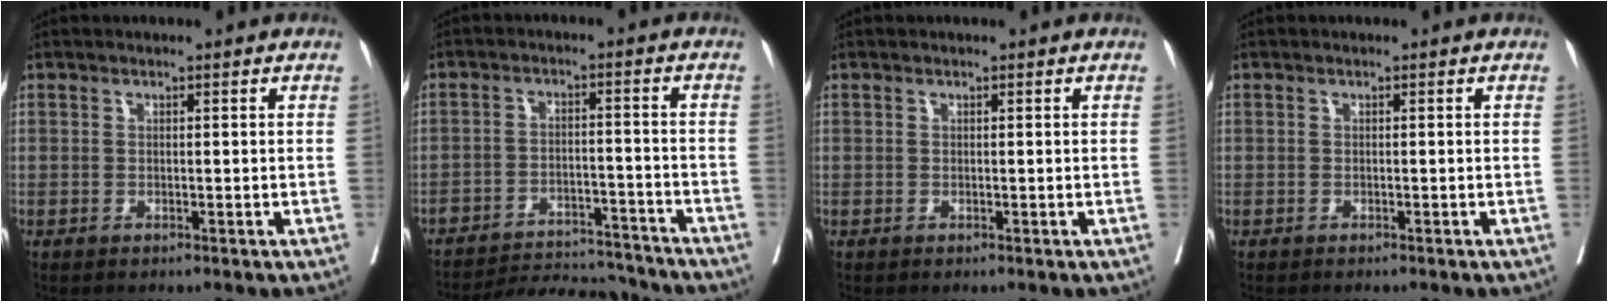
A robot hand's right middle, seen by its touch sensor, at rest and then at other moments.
{"total": 13.6, "force": [-13.2, 1.9, 2.6], "torque": [-0.037, 0.005, -0.189]}
{"total": 0.0}
{"total": 1.4, "force": [-1.3, 0.2, 0.5], "torque": [-0.009, -0.003, -0.016]}